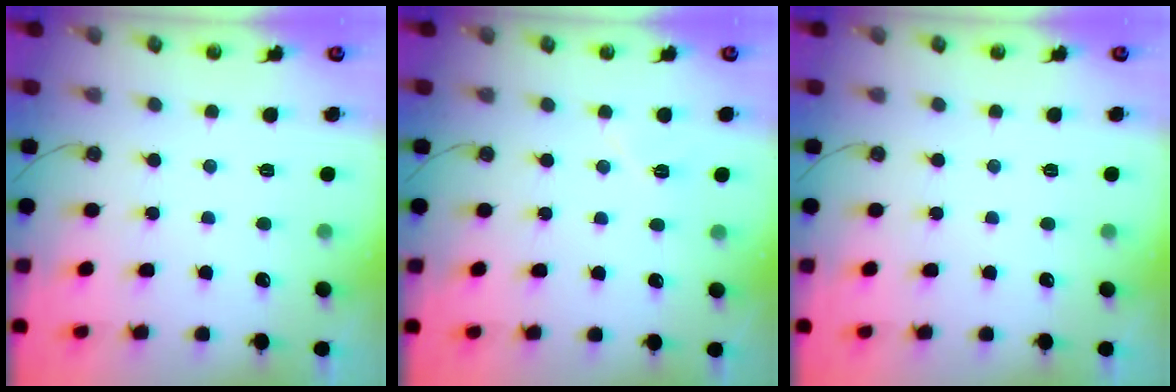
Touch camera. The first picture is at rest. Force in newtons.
{"total": 5.6, "press": 5.0, "slide": 2.5}
{"total": 0.0}